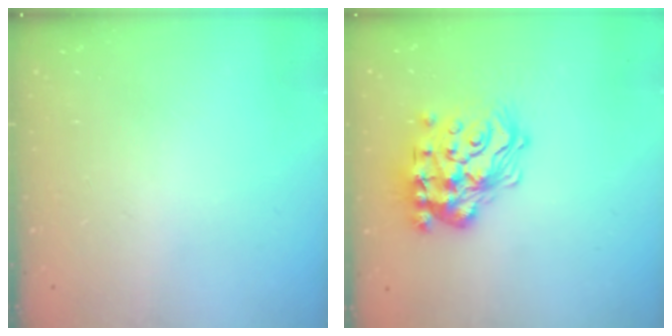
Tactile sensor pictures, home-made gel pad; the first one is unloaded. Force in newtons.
{"total": 20.1, "press": 20.0, "slide": 2.2}